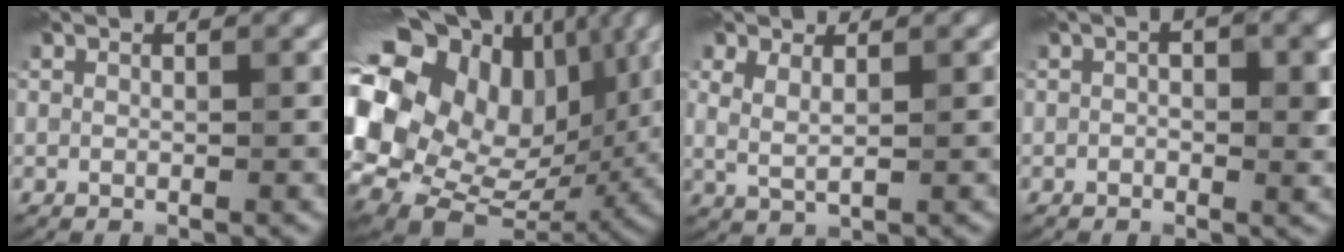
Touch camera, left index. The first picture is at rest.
{"total": 19.4, "force": [2.7, 14.9, 12.2], "torque": [-0.247, 0.012, 0.058]}
{"total": 2.3, "force": [1.0, 1.1, 1.7], "torque": [-0.040, 0.004, 0.025]}
{"total": 2.8, "force": [0.1, 1.2, 2.6], "torque": [-0.032, 0.007, -0.004]}